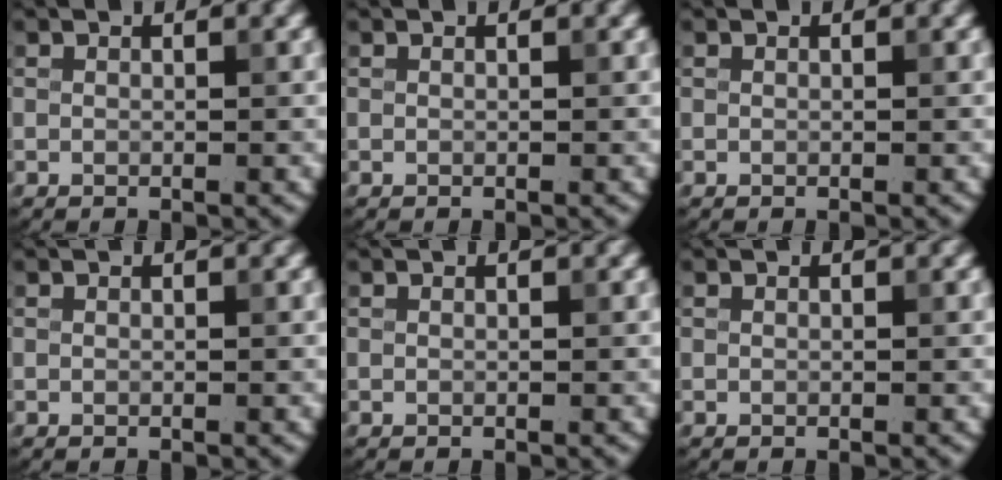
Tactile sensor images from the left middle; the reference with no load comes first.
{"total": 0.0}
{"total": 0.0}
{"total": 0.0}
{"total": 0.0}
{"total": 0.0}